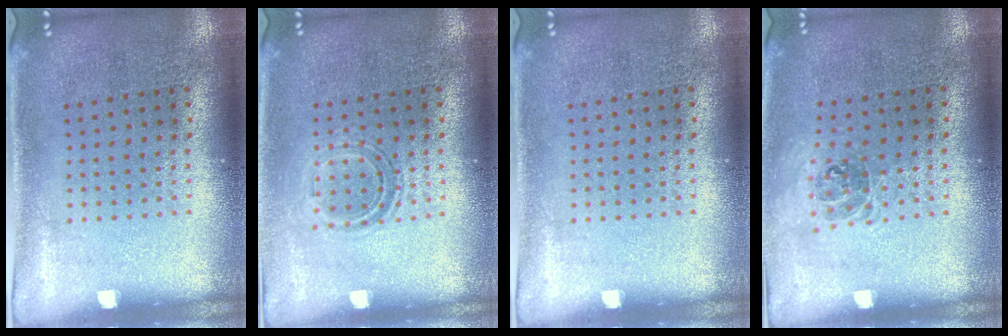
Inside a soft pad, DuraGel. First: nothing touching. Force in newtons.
{"total": 1.2, "press": 0.9, "slide": 0.7}
{"total": 0.0}
{"total": 1.0, "press": 0.8, "slide": 0.5}